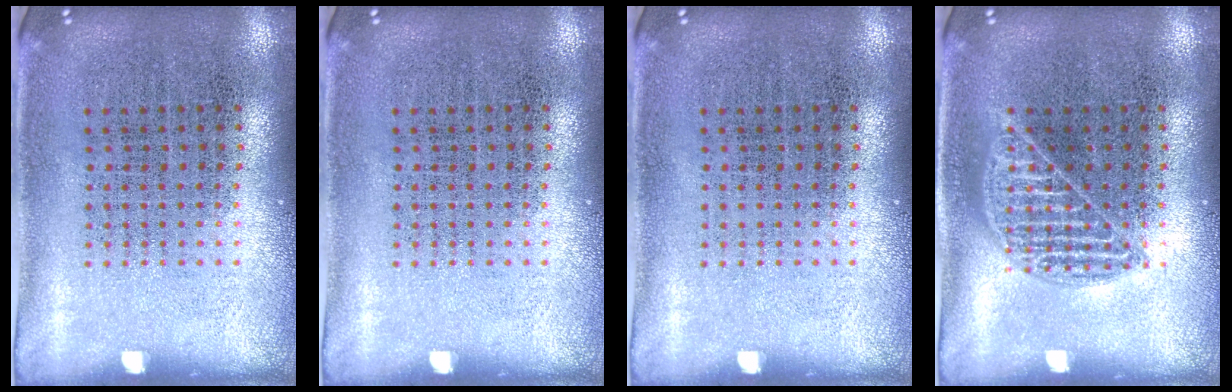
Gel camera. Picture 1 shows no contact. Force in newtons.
{"total": 0.0}
{"total": 0.0}
{"total": 1.7, "press": 1.7, "slide": 0.1}